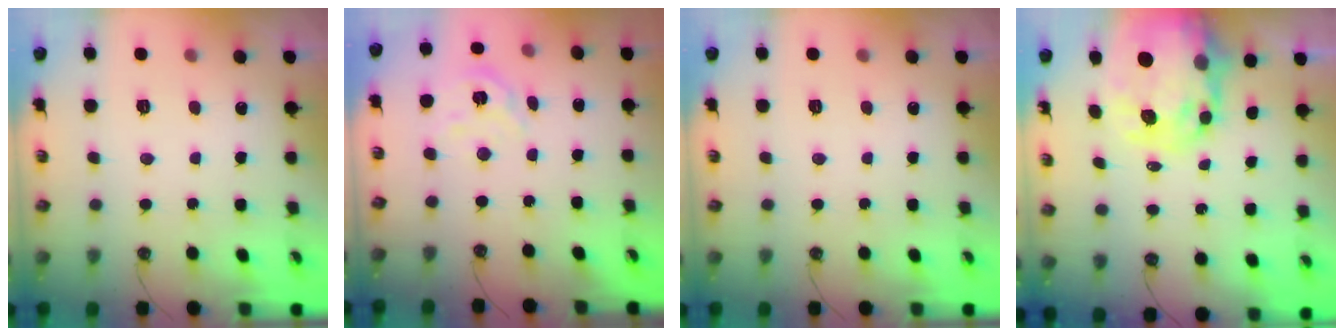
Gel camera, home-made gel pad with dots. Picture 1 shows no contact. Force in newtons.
{"total": 7.0, "press": 6.9, "slide": 0.6}
{"total": 0.0}
{"total": 9.5, "press": 9.4, "slide": 0.9}